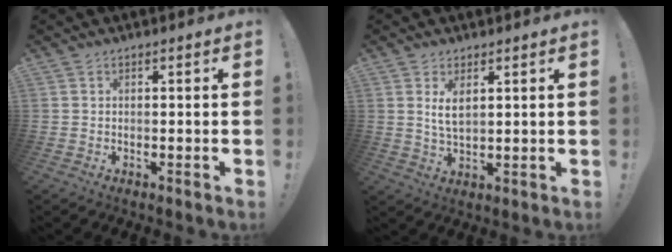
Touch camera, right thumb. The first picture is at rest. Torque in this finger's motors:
{"motor_torque": [-0.13, 0.26, 0.14, 0.30, 0.06]}